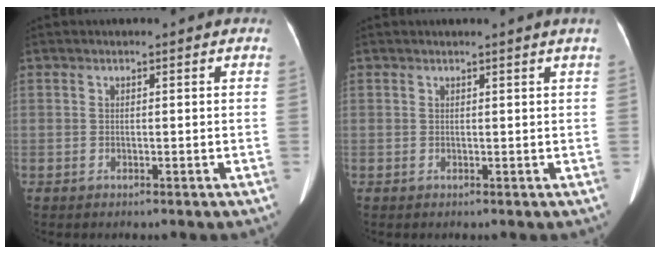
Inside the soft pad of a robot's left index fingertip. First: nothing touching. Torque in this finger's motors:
{"motor_torque": [0.92, -1.21, 0.00, 0.01]}